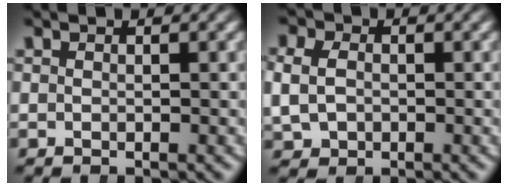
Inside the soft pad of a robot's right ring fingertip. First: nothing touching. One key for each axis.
{"total": 3.2, "fx": 0.1, "fy": 2.7, "fz": 1.6, "tx": -0.036, "ty": -0.010, "tz": 0.010}